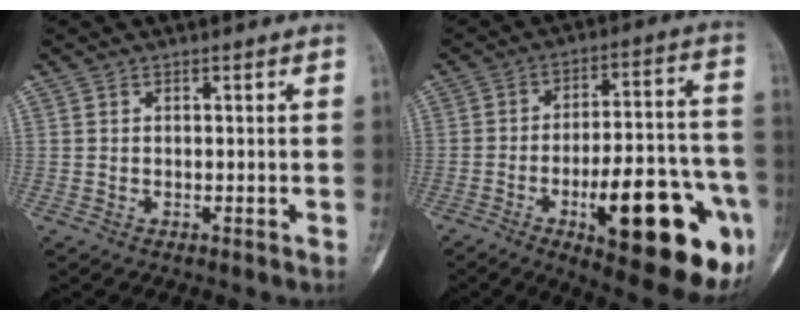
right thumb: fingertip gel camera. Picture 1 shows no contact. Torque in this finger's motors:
{"motor_torque": [1.39, 2.31, 1.95, -0.82, 0.23]}